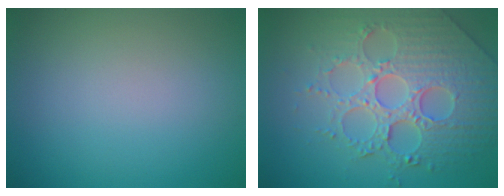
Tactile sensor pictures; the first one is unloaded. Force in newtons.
{"total": 7.3, "press": 6.0, "slide": 4.0}